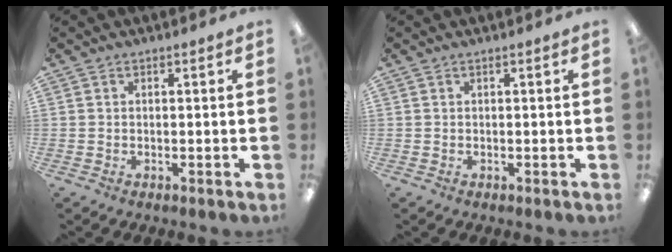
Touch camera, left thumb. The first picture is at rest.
{"total": 0.0}